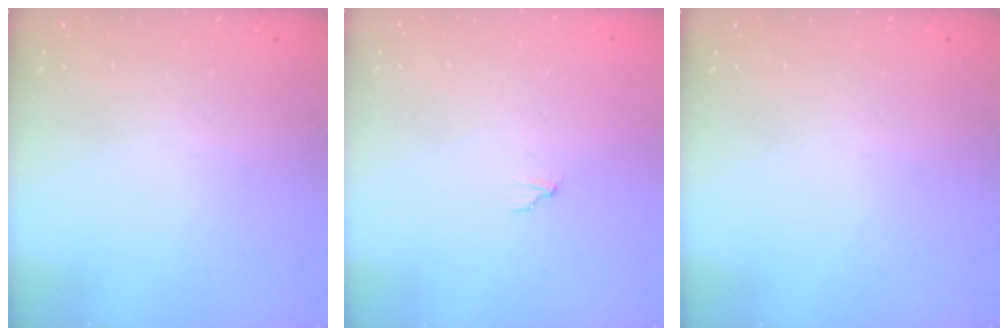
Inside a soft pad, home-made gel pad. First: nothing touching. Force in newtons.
{"total": 2.0, "press": 2.0, "slide": 0.1}
{"total": 0.0}